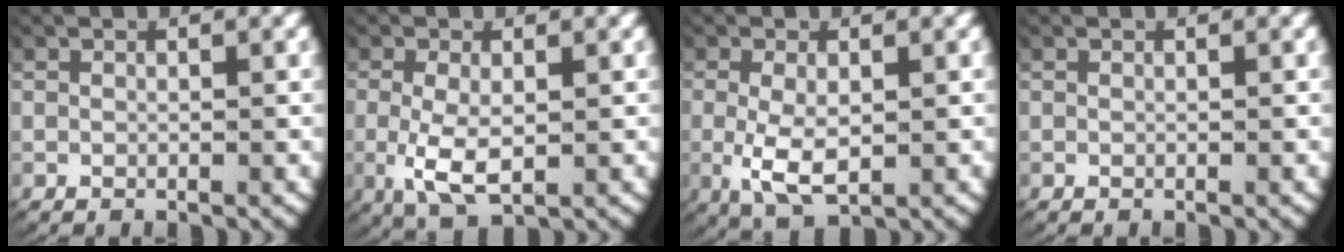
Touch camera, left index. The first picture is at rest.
{"total": 5.0, "force": [-1.1, 2.7, 4.0], "torque": [-0.093, -0.018, -0.009]}
{"total": 5.0, "force": [-1.2, 2.9, 4.0], "torque": [-0.093, -0.020, -0.008]}
{"total": 0.0}